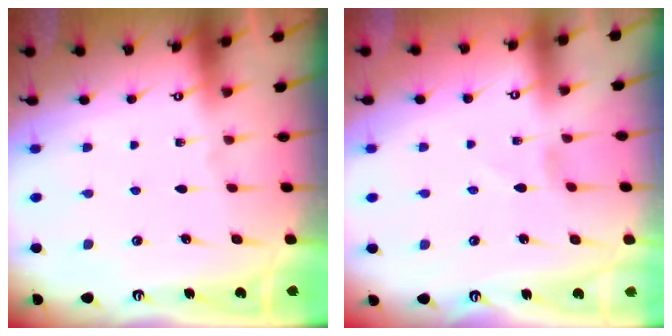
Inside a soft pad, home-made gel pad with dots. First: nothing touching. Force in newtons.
{"total": 0.0}